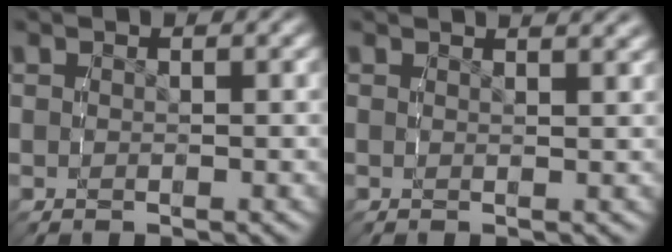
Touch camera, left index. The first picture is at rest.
{"total": 2.0, "force": [1.8, -0.1, 0.8], "torque": [-0.003, 0.006, 0.024]}